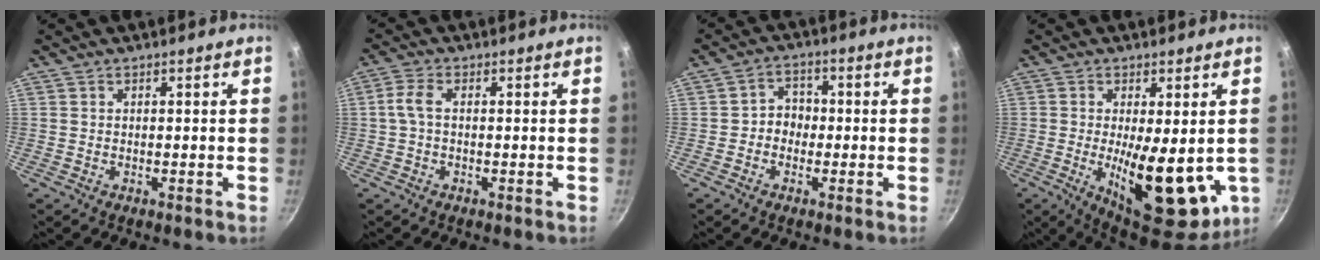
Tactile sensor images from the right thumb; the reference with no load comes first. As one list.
[{"total": 3.5, "force": [0.0, 1.9, 2.9], "torque": [-0.073, 0.013, -0.006]}, {"total": 4.4, "force": [-0.8, 3.8, 2.1], "torque": [-0.001, 0.018, -0.020]}, {"total": 16.8, "force": [-1.9, 6.8, 15.2], "torque": [-0.207, -0.022, -0.011]}]